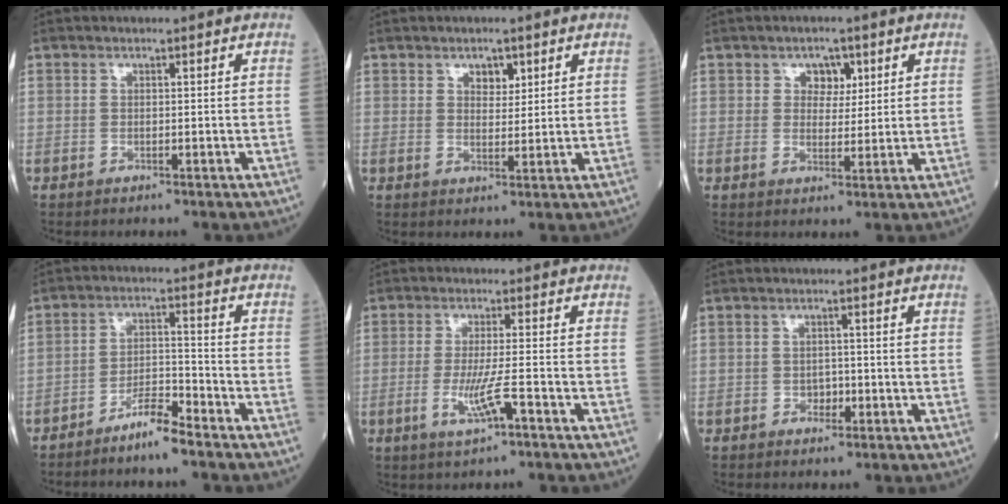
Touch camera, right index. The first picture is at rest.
{"total": 2.7, "force": [1.5, 1.6, 1.5], "torque": [-0.019, -0.002, 0.024]}
{"total": 3.4, "force": [1.5, 2.5, 1.7], "torque": [-0.016, 0.004, 0.021]}
{"total": 5.5, "force": [-4.5, 0.5, 3.2], "torque": [-0.059, -0.003, -0.087]}
{"total": 5.5, "force": [-2.4, 0.1, 5.0], "torque": [-0.100, -0.011, -0.044]}
{"total": 2.0, "force": [-0.9, 1.4, 1.2], "torque": [-0.014, 0.006, -0.010]}